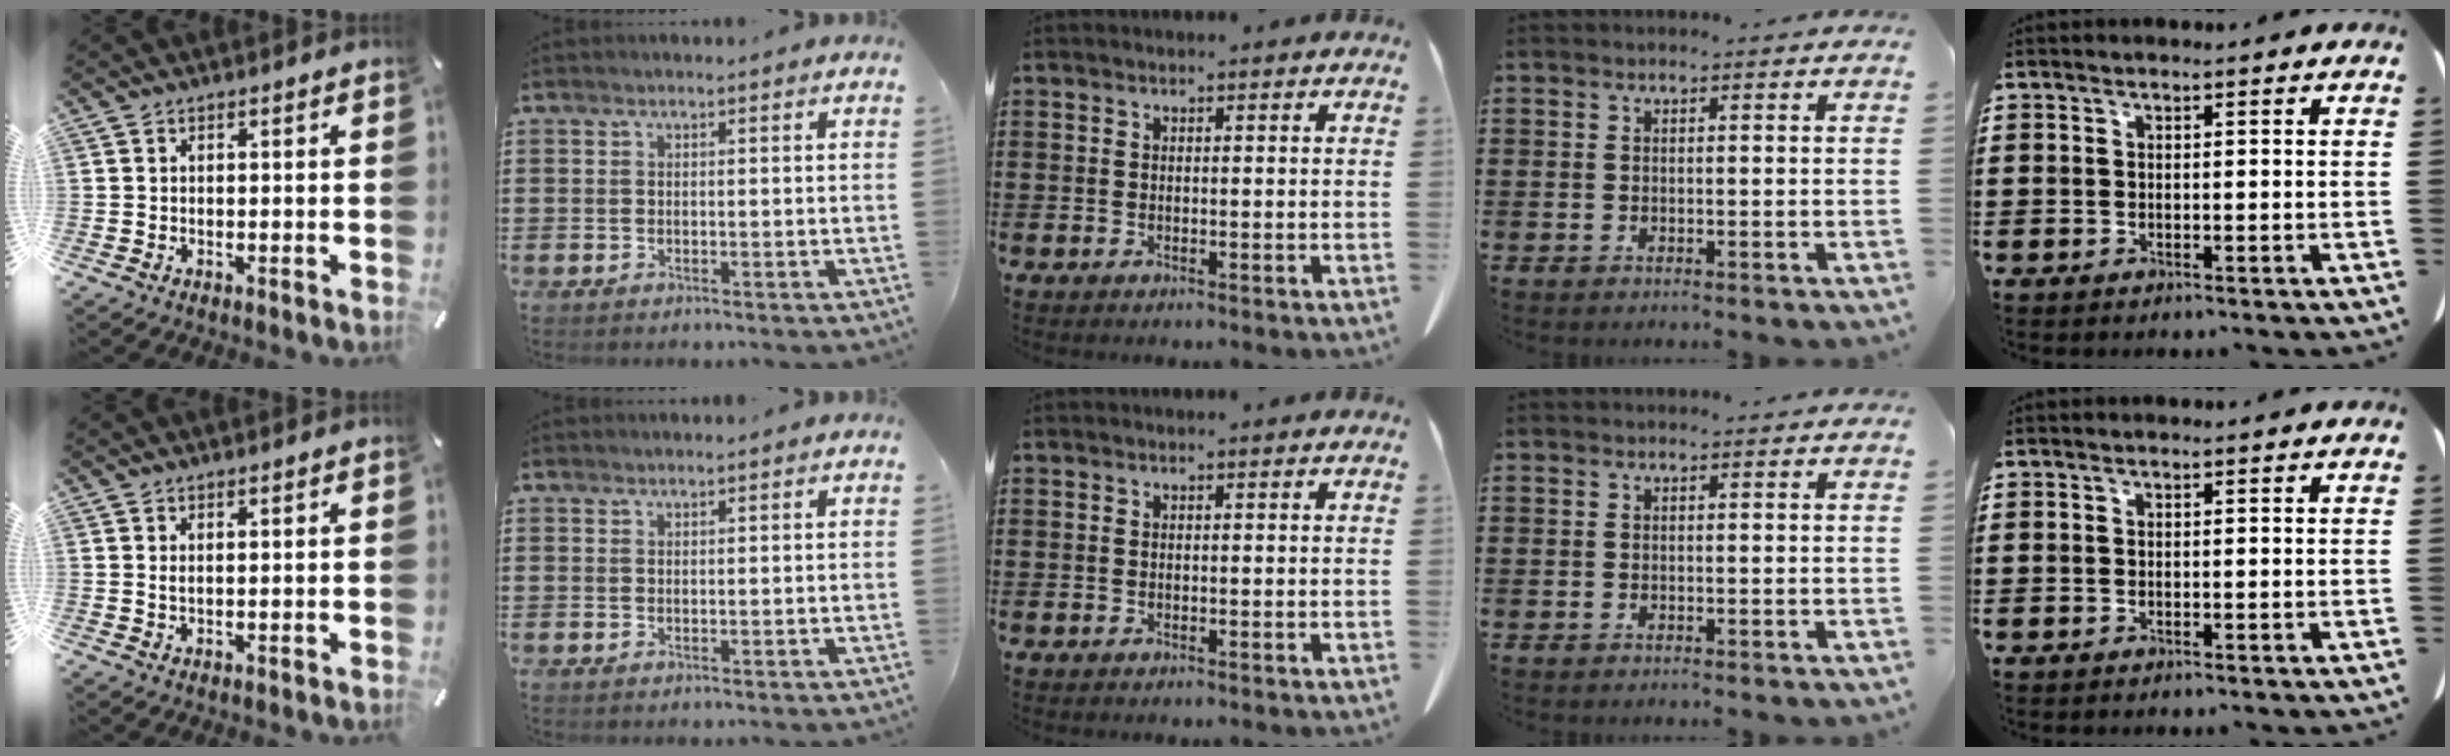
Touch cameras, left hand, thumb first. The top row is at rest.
{"thumb": {"total": 1.2, "force": [0.7, 0.3, 0.9], "torque": [-0.019, -0.001, 0.013]}, "index": {"total": 0.6, "force": [0.6, 0.0, 0.1], "torque": [-0.004, -0.001, 0.013]}}